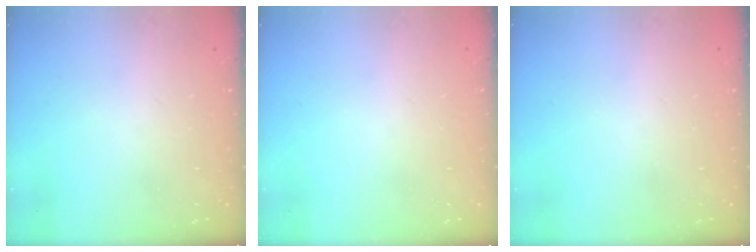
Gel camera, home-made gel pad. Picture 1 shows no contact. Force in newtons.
{"total": 0.0}
{"total": 0.0}